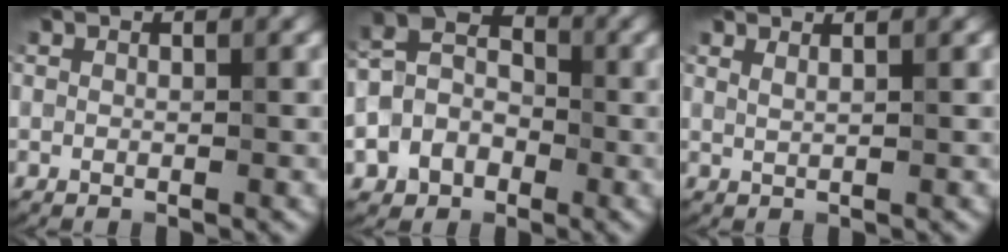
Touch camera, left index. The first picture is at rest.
{"total": 5.5, "force": [-1.9, 4.3, 2.8], "torque": [-0.047, 0.002, -0.044]}
{"total": 1.9, "force": [1.3, 0.8, 1.2], "torque": [-0.006, 0.001, 0.006]}